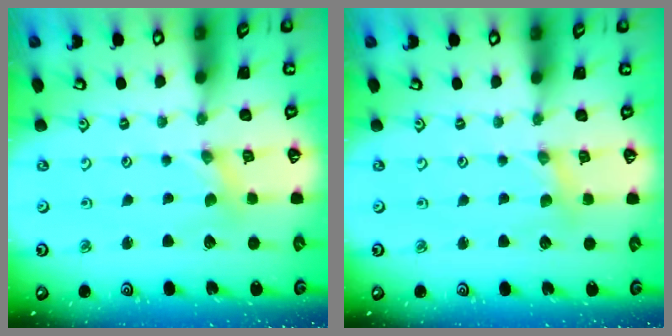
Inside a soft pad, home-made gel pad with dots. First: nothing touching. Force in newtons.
{"total": 1.2, "press": 1.2, "slide": 0.2}